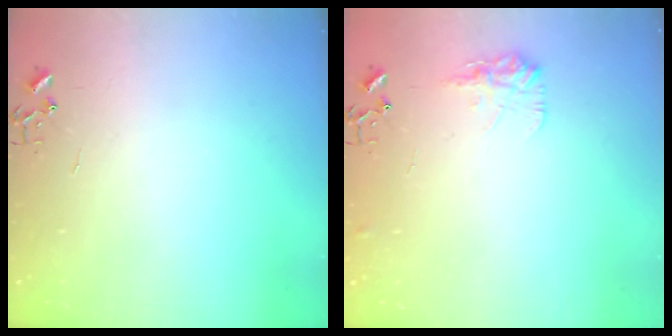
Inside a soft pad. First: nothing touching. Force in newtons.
{"total": 9.8, "press": 9.8, "slide": 0.4}